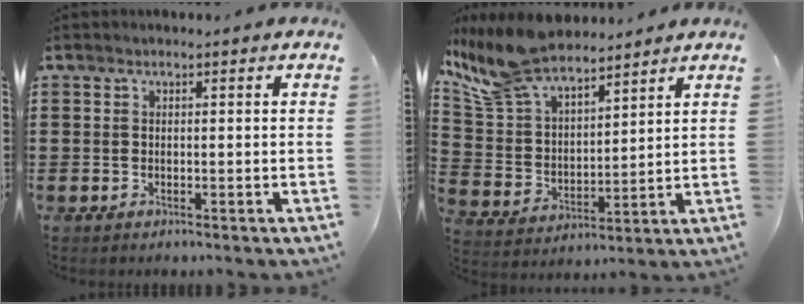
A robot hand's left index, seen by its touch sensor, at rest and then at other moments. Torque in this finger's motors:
{"motor_torque": [2.14, 0.00, 0.42, 0.16]}